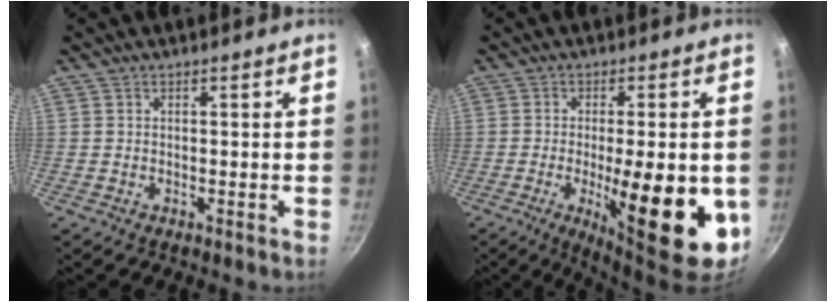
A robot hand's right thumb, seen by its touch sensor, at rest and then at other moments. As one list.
[{"total": 17.4, "force": [-4.1, 5.1, 16.2], "torque": [-0.214, -0.001, -0.049]}]